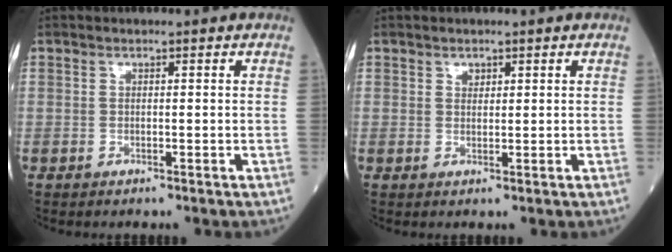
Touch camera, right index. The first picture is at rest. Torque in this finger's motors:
{"motor_torque": [0.00, 0.00, 0.00, 0.00]}